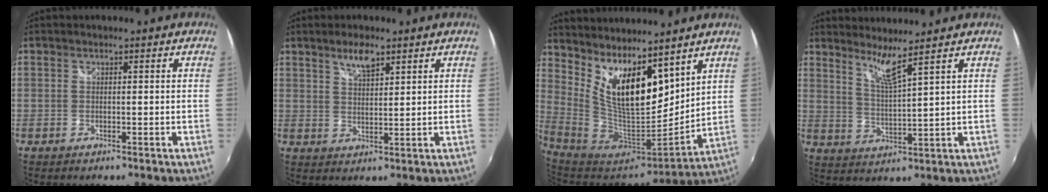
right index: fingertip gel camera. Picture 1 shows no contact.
{"total": 4.2, "force": [3.0, 1.3, 2.7], "torque": [-0.046, 0.003, 0.054]}
{"total": 14.6, "force": [8.4, 5.2, 10.8], "torque": [-0.186, -0.010, 0.160]}
{"total": 5.1, "force": [4.2, -1.2, 2.7], "torque": [-0.053, -0.015, 0.078]}